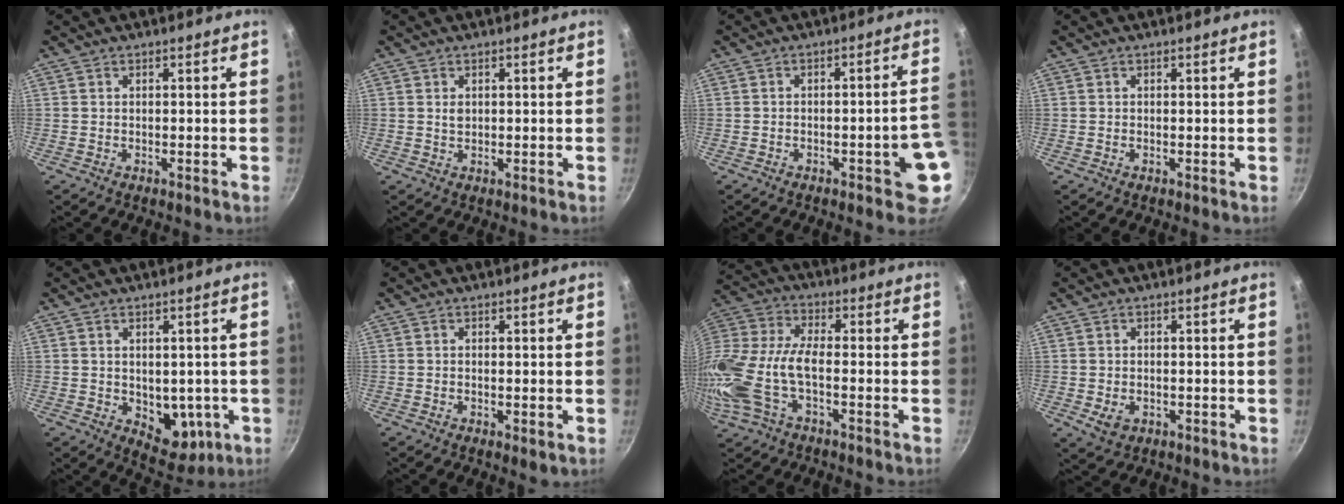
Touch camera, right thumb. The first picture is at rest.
{"total": 1.3, "force": [0.3, 1.0, 0.8], "torque": [-0.012, 0.000, 0.005]}
{"total": 8.5, "force": [-2.4, 2.4, 7.8], "torque": [-0.071, 0.029, -0.025]}
{"total": 0.0}
{"total": 8.4, "force": [-1.2, 5.8, 6.0], "torque": [-0.043, -0.012, -0.001]}
{"total": 1.1, "force": [-0.1, 0.4, 1.0], "torque": [-0.015, -0.004, -0.003]}
{"total": 16.4, "force": [-4.1, 7.4, 14.0], "torque": [-0.318, 0.014, -0.098]}
{"total": 3.4, "force": [-0.7, 2.6, 2.1], "torque": [-0.032, -0.004, -0.005]}